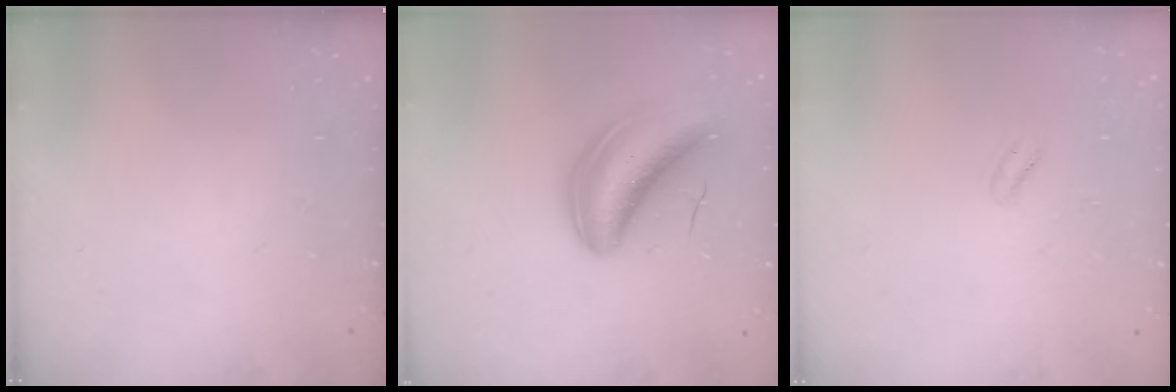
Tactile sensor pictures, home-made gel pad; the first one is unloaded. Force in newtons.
{"total": 8.0, "press": 7.6, "slide": 2.5}
{"total": 0.5, "press": 0.0, "slide": 0.5}